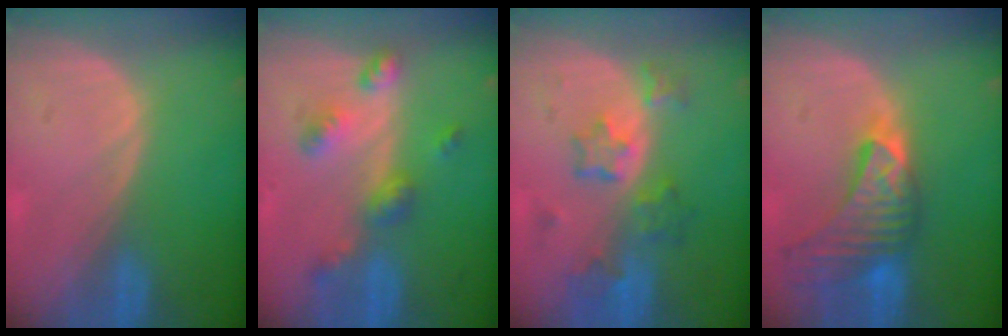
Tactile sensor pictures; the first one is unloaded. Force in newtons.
{"total": 6.2, "press": 5.5, "slide": 2.9}
{"total": 7.1, "press": 6.3, "slide": 3.3}
{"total": 9.0, "press": 8.5, "slide": 3.2}